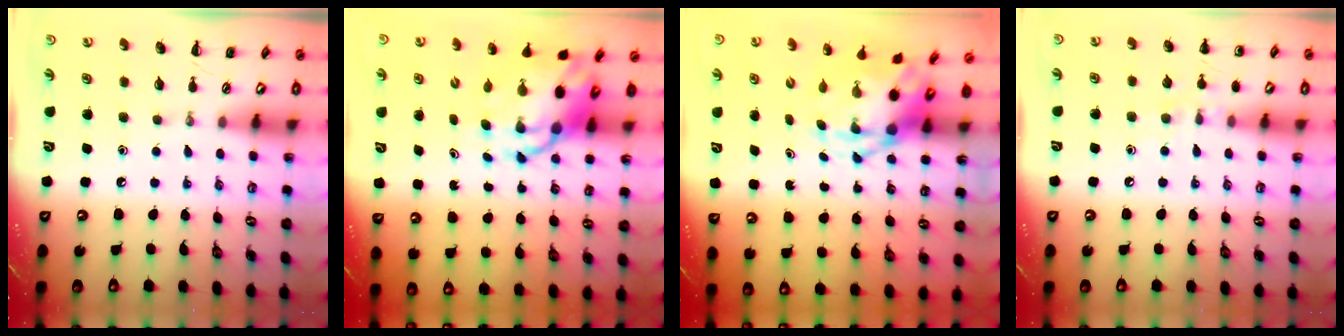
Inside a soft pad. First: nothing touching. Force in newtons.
{"total": 10.5, "press": 10.1, "slide": 3.0}
{"total": 5.7, "press": 5.6, "slide": 1.0}
{"total": 7.4, "press": 7.1, "slide": 2.0}